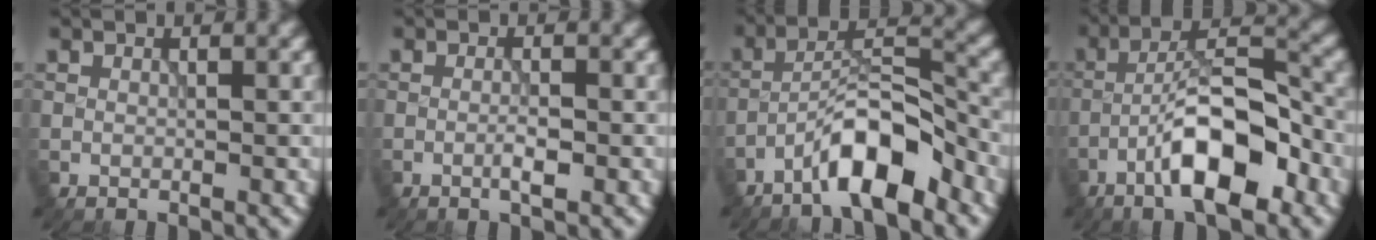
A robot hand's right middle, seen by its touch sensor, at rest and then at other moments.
{"total": 1.5, "force": [-0.5, 0.2, 1.4], "torque": [-0.026, 0.000, -0.012]}
{"total": 6.9, "force": [-4.4, 1.8, 5.0], "torque": [-0.082, 0.017, -0.081]}
{"total": 9.0, "force": [-4.5, 2.7, 7.3], "torque": [-0.115, 0.024, -0.081]}